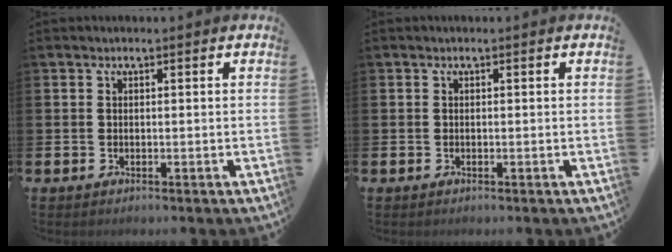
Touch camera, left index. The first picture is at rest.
{"total": 0.0}